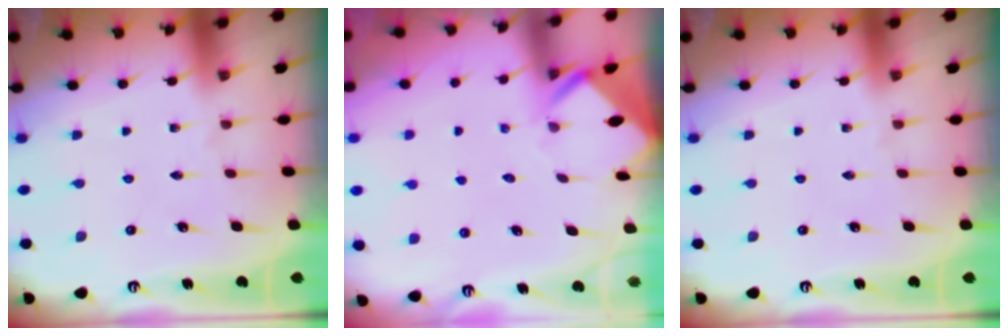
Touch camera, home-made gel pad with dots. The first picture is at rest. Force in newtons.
{"total": 2.9, "press": 2.9, "slide": 0.2}
{"total": 0.0}